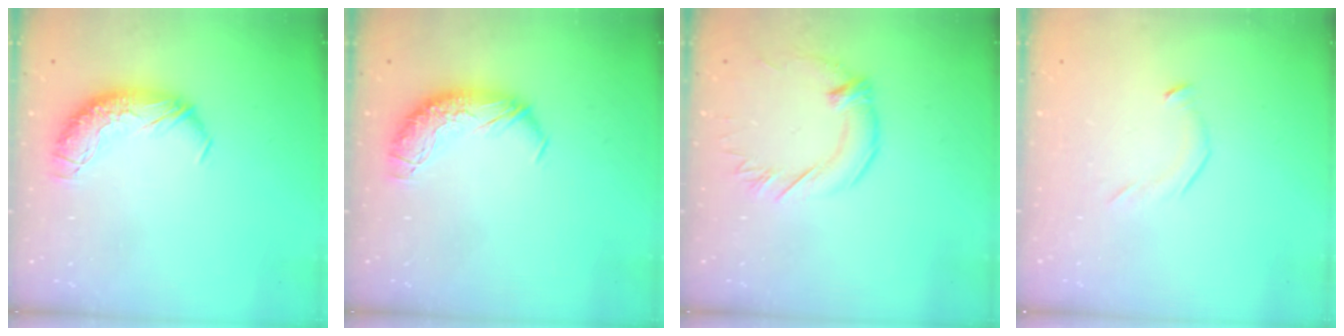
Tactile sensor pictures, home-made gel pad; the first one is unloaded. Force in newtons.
{"total": 0.0}
{"total": 1.3, "press": 1.1, "slide": 0.7}
{"total": 5.2, "press": 5.1, "slide": 1.0}